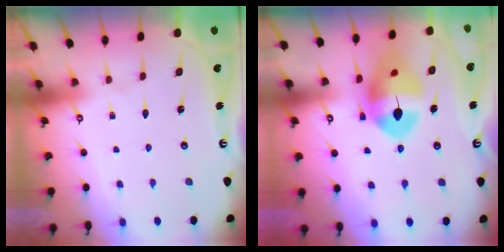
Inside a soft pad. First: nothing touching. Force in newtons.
{"total": 13.3, "press": 13.2, "slide": 1.6}